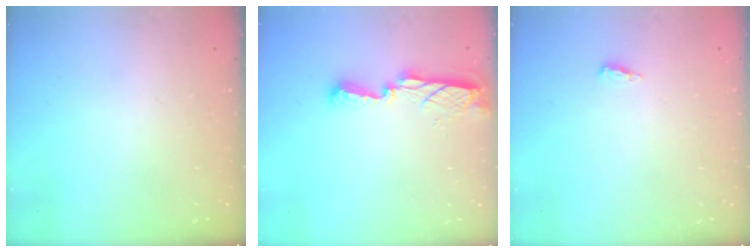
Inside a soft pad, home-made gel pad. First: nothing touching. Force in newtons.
{"total": 7.8, "press": 7.7, "slide": 0.3}
{"total": 2.7, "press": 2.5, "slide": 1.0}